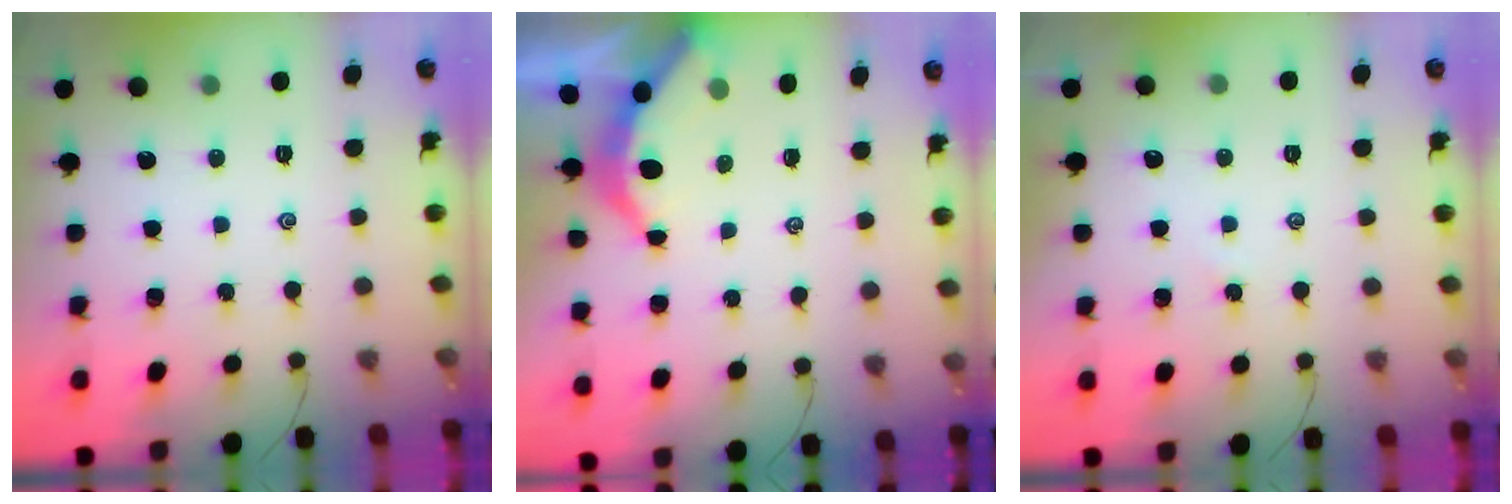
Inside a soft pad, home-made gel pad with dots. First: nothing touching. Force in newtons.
{"total": 3.8, "press": 3.8, "slide": 0.4}
{"total": 2.2, "press": 2.2, "slide": 0.5}